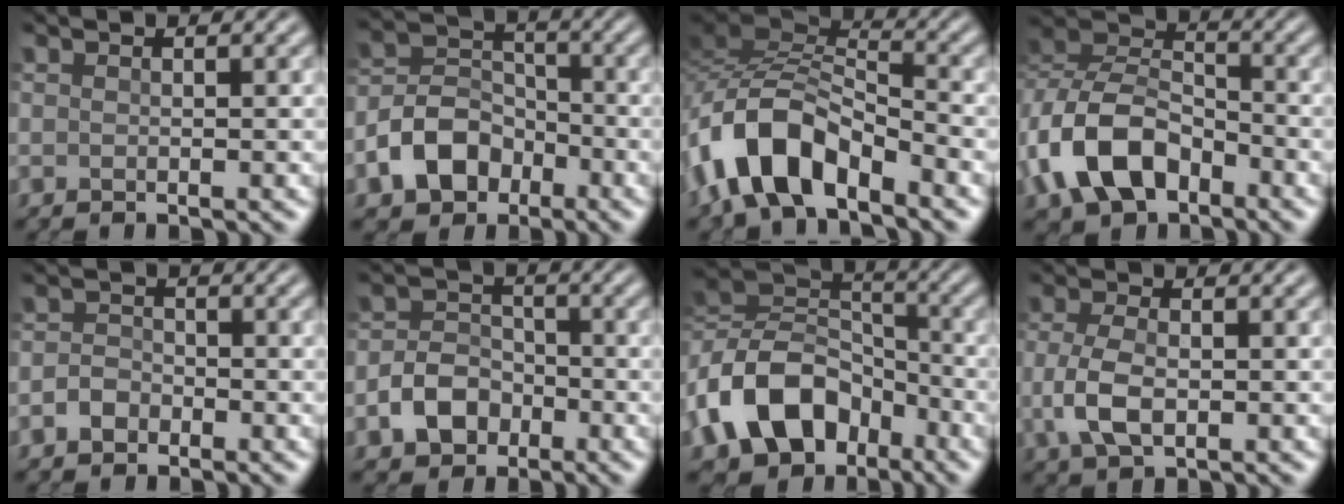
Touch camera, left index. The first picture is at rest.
{"total": 5.9, "force": [-2.9, 4.3, 2.8], "torque": [-0.047, 0.002, -0.064]}
{"total": 9.3, "force": [-5.6, 4.3, 6.0], "torque": [-0.112, 0.005, -0.119]}
{"total": 8.9, "force": [-3.9, 5.7, 5.6], "torque": [-0.115, 0.007, -0.088]}
{"total": 1.9, "force": [-1.0, 1.4, 0.7], "torque": [-0.012, 0.004, -0.025]}
{"total": 4.2, "force": [-2.0, 3.1, 2.0], "torque": [-0.035, 0.002, -0.039]}
{"total": 12.3, "force": [-5.1, 8.7, 7.1], "torque": [-0.149, 0.003, -0.110]}
{"total": 4.2, "force": [-0.7, 2.3, 3.4], "torque": [-0.083, -0.006, -0.016]}